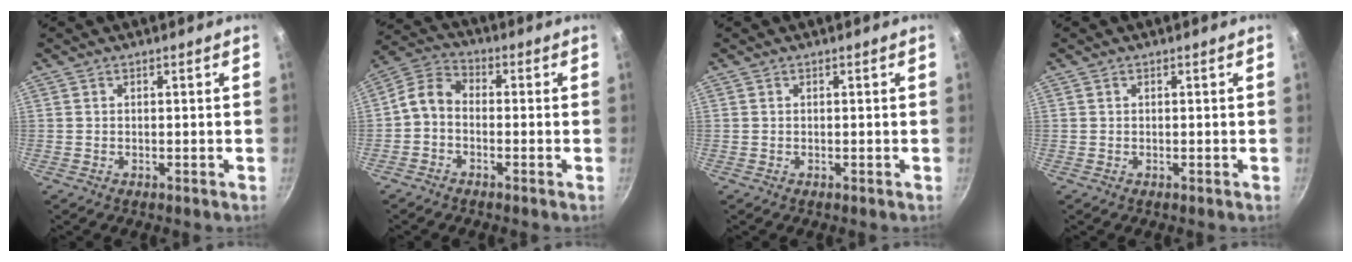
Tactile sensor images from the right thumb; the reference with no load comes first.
{"total": 6.5, "force": [-1.2, 4.6, 4.4], "torque": [-0.076, 0.028, -0.040]}
{"total": 0.0}
{"total": 0.0}